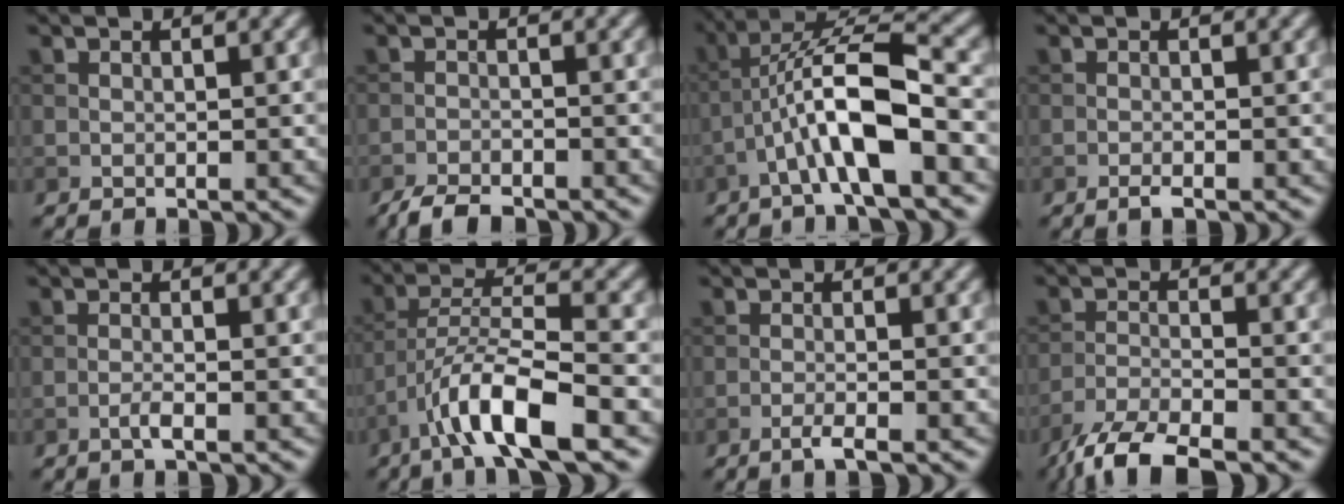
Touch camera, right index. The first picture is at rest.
{"total": 3.1, "force": [-2.7, 0.9, 1.2], "torque": [-0.022, -0.003, -0.055]}
{"total": 8.1, "force": [-2.8, 1.9, 7.4], "torque": [-0.132, 0.021, -0.054]}
{"total": 1.0, "force": [-0.7, 0.2, 0.7], "torque": [-0.013, -0.002, -0.014]}
{"total": 1.3, "force": [-0.6, 0.2, 1.1], "torque": [-0.019, 0.003, -0.016]}
{"total": 7.8, "force": [-4.6, 1.8, 6.1], "torque": [-0.108, 0.009, -0.088]}
{"total": 1.8, "force": [-1.1, 0.3, 1.4], "torque": [-0.022, 0.003, -0.025]}
{"total": 6.3, "force": [-5.0, 1.4, 3.6], "torque": [-0.068, -0.010, -0.099]}